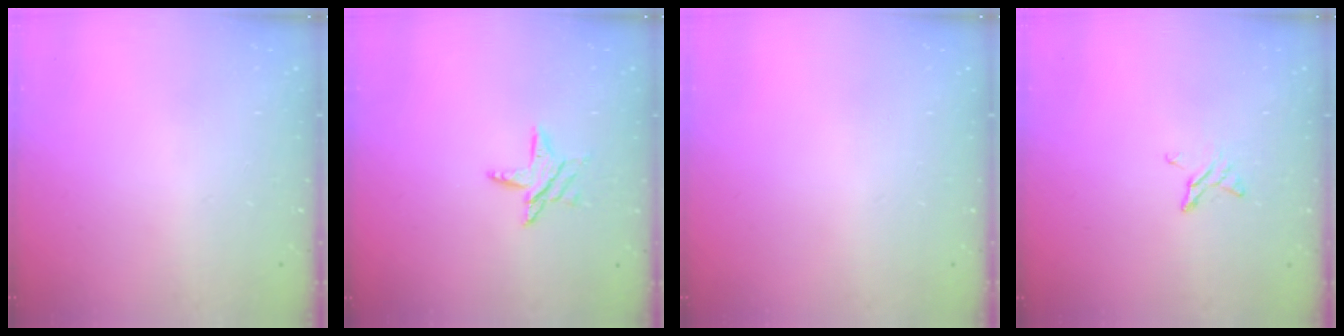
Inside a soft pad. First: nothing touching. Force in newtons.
{"total": 7.4, "press": 7.4, "slide": 0.5}
{"total": 0.0}
{"total": 3.9, "press": 3.9, "slide": 0.2}